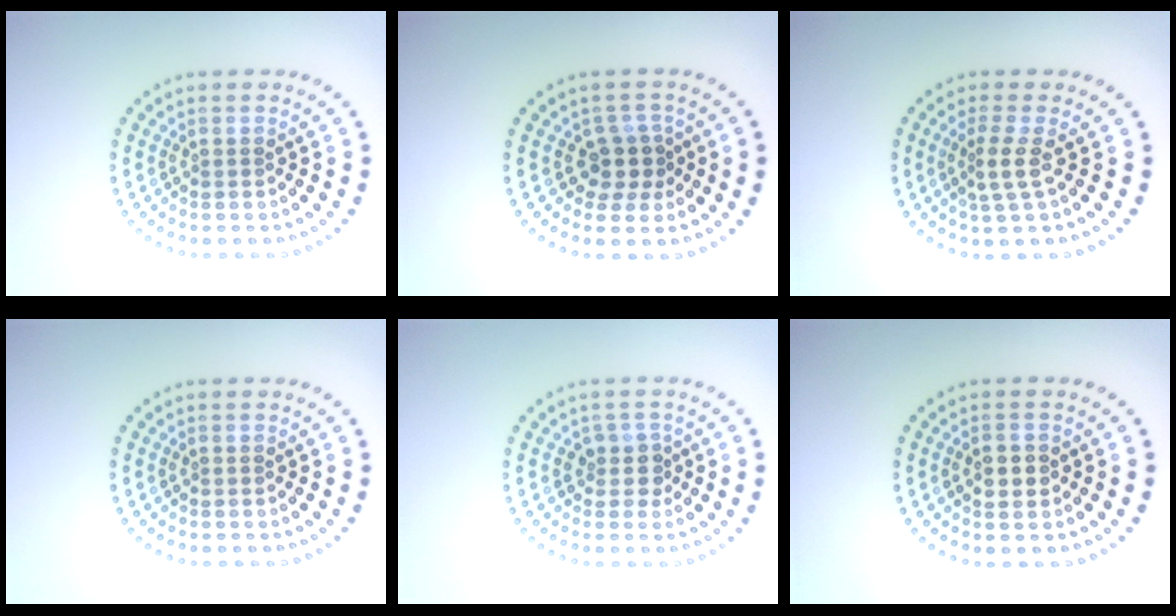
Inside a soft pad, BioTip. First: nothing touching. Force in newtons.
{"total": 2.6, "press": 2.1, "slide": 1.5}
{"total": 2.2, "press": 1.5, "slide": 1.6}
{"total": 0.0}
{"total": 1.7, "press": 1.5, "slide": 1.0}
{"total": 2.2, "press": 2.1, "slide": 0.1}